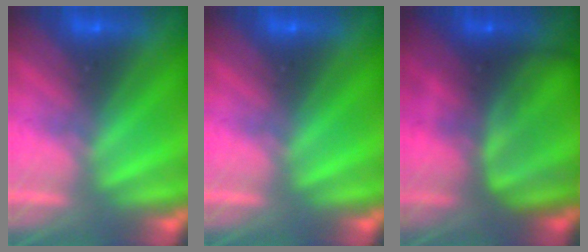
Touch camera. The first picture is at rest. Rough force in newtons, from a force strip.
{"total": 0.0}
{"total": 8.2}